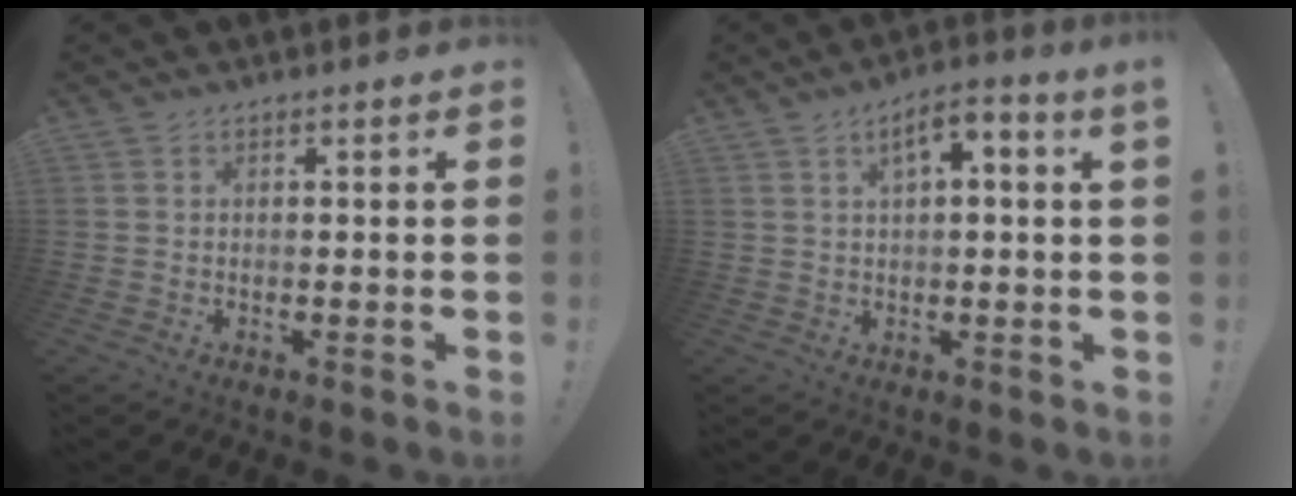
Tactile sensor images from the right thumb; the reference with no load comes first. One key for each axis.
{"total": 4.8, "fx": 1.6, "fy": 0.8, "fz": 4.5, "tx": -0.071, "ty": -0.004, "tz": 0.023}